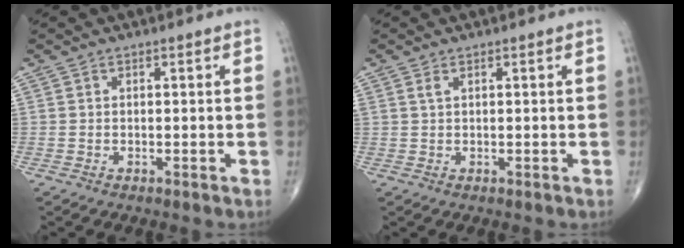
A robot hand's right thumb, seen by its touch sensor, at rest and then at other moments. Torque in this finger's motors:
{"motor_torque": [-0.04, -0.02, 0.30, 0.18, 0.02]}